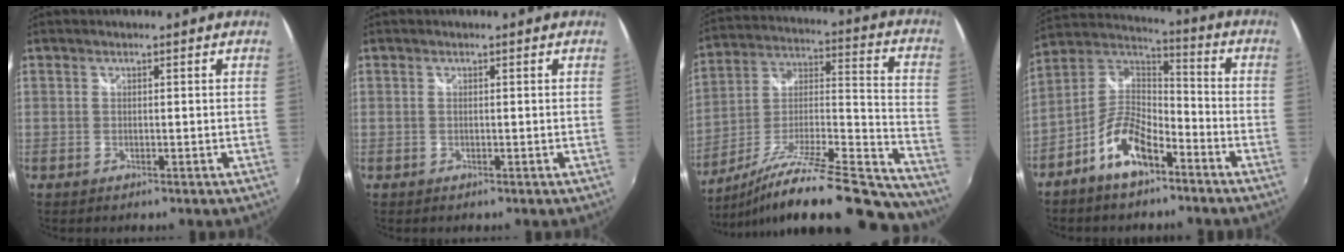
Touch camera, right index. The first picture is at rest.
{"total": 0.0}
{"total": 28.8, "force": [-23.1, 5.5, 16.3], "torque": [-0.223, -0.020, -0.348]}
{"total": 11.6, "force": [-6.6, 5.3, 7.9], "torque": [-0.174, 0.019, -0.125]}